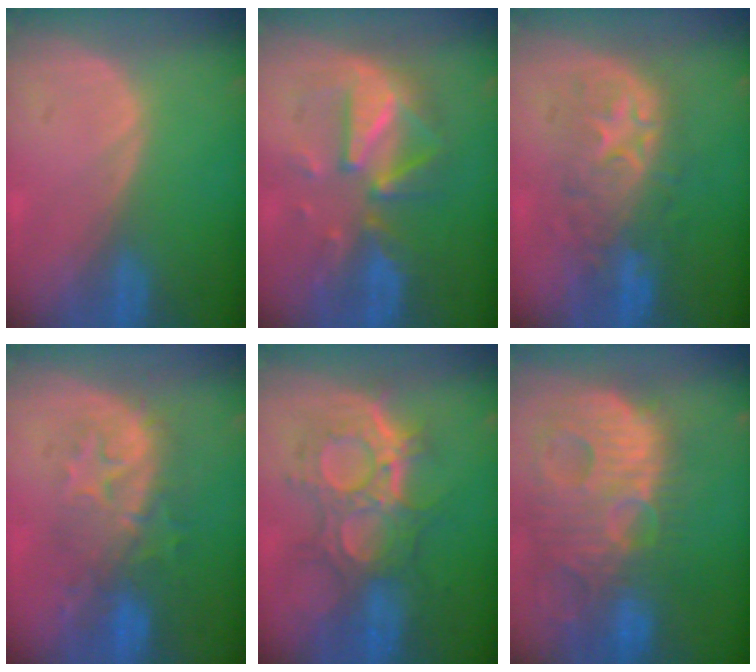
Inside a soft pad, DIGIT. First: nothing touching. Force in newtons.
{"total": 8.8, "press": 8.8, "slide": 0.4}
{"total": 8.7, "press": 8.6, "slide": 1.7}
{"total": 9.1, "press": 8.6, "slide": 3.0}
{"total": 9.9, "press": 9.6, "slide": 2.6}
{"total": 14.6, "press": 12.6, "slide": 7.3}